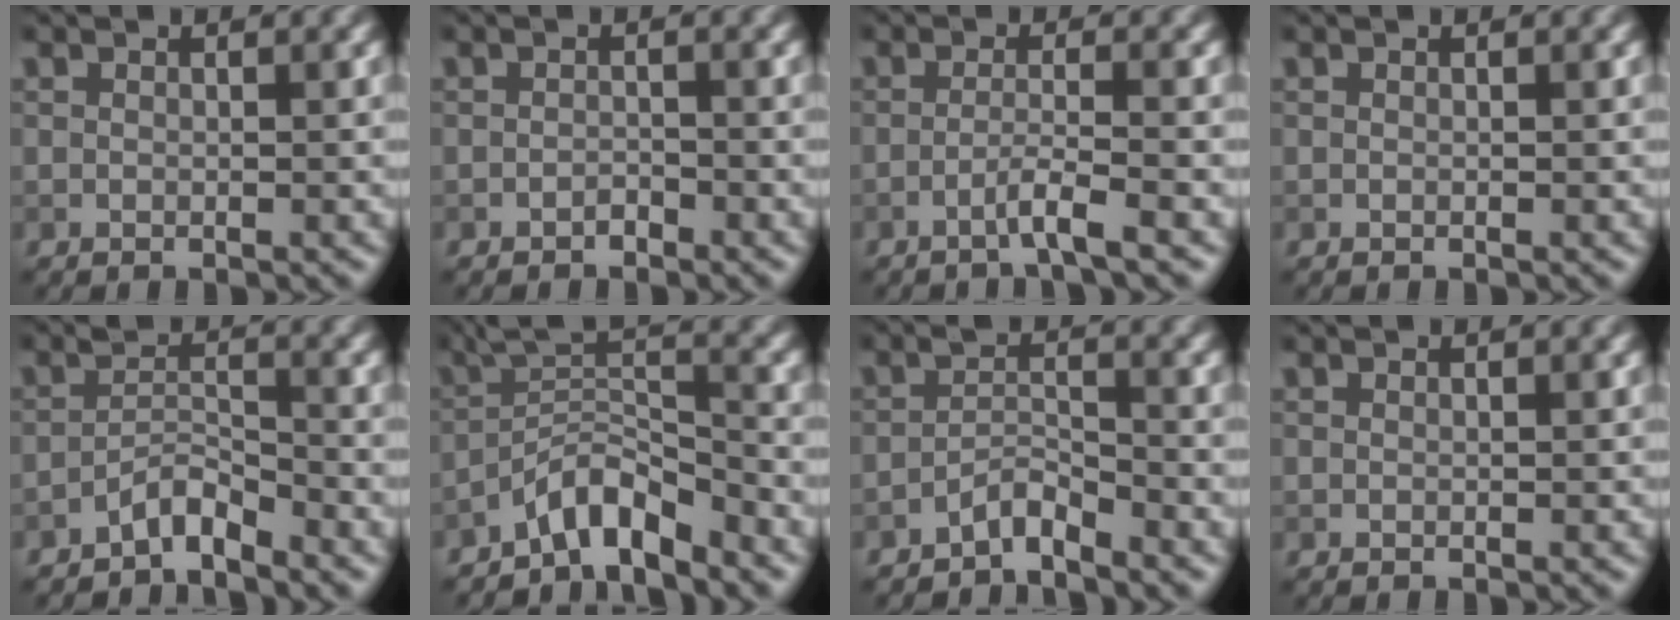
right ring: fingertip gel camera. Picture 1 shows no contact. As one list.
[{"total": 0.7, "force": [-0.6, 0.3, 0.3], "torque": [-0.003, 0.000, -0.012]}, {"total": 2.3, "force": [-1.2, 0.0, 1.9], "torque": [-0.028, 0.007, -0.033]}, {"total": 0.0}, {"total": 2.3, "force": [-2.0, 0.4, 1.0], "torque": [-0.018, 0.010, -0.040]}, {"total": 4.5, "force": [-3.6, 0.9, 2.6], "torque": [-0.042, 0.009, -0.073]}, {"total": 2.0, "force": [-1.8, 0.2, 0.8], "torque": [-0.012, 0.009, -0.038]}, {"total": 0.0}]